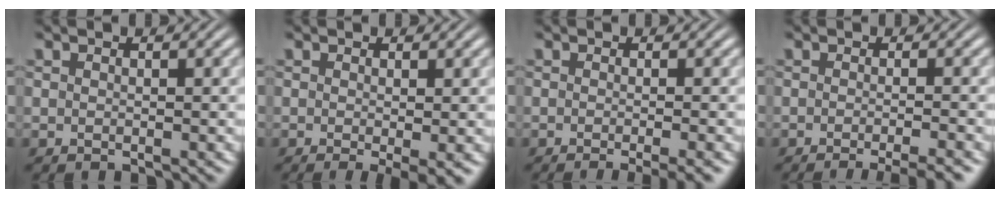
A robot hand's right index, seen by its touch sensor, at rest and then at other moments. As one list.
[{"total": 2.7, "force": [-1.3, 0.5, 2.3], "torque": [-0.030, -0.015, -0.012]}, {"total": 3.1, "force": [-2.4, 0.4, 1.9], "torque": [-0.021, -0.004, -0.035]}, {"total": 4.1, "force": [-3.3, 0.6, 2.2], "torque": [-0.024, -0.006, -0.051]}]